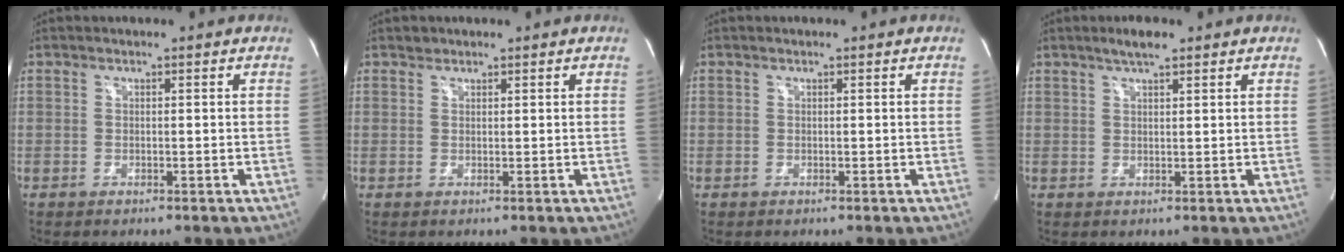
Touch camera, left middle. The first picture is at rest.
{"total": 0.9, "force": [0.8, 0.5, 0.0], "torque": [0.004, 0.002, 0.009]}
{"total": 0.0}
{"total": 3.2, "force": [2.4, 0.6, 2.1], "torque": [-0.043, 0.008, 0.041]}